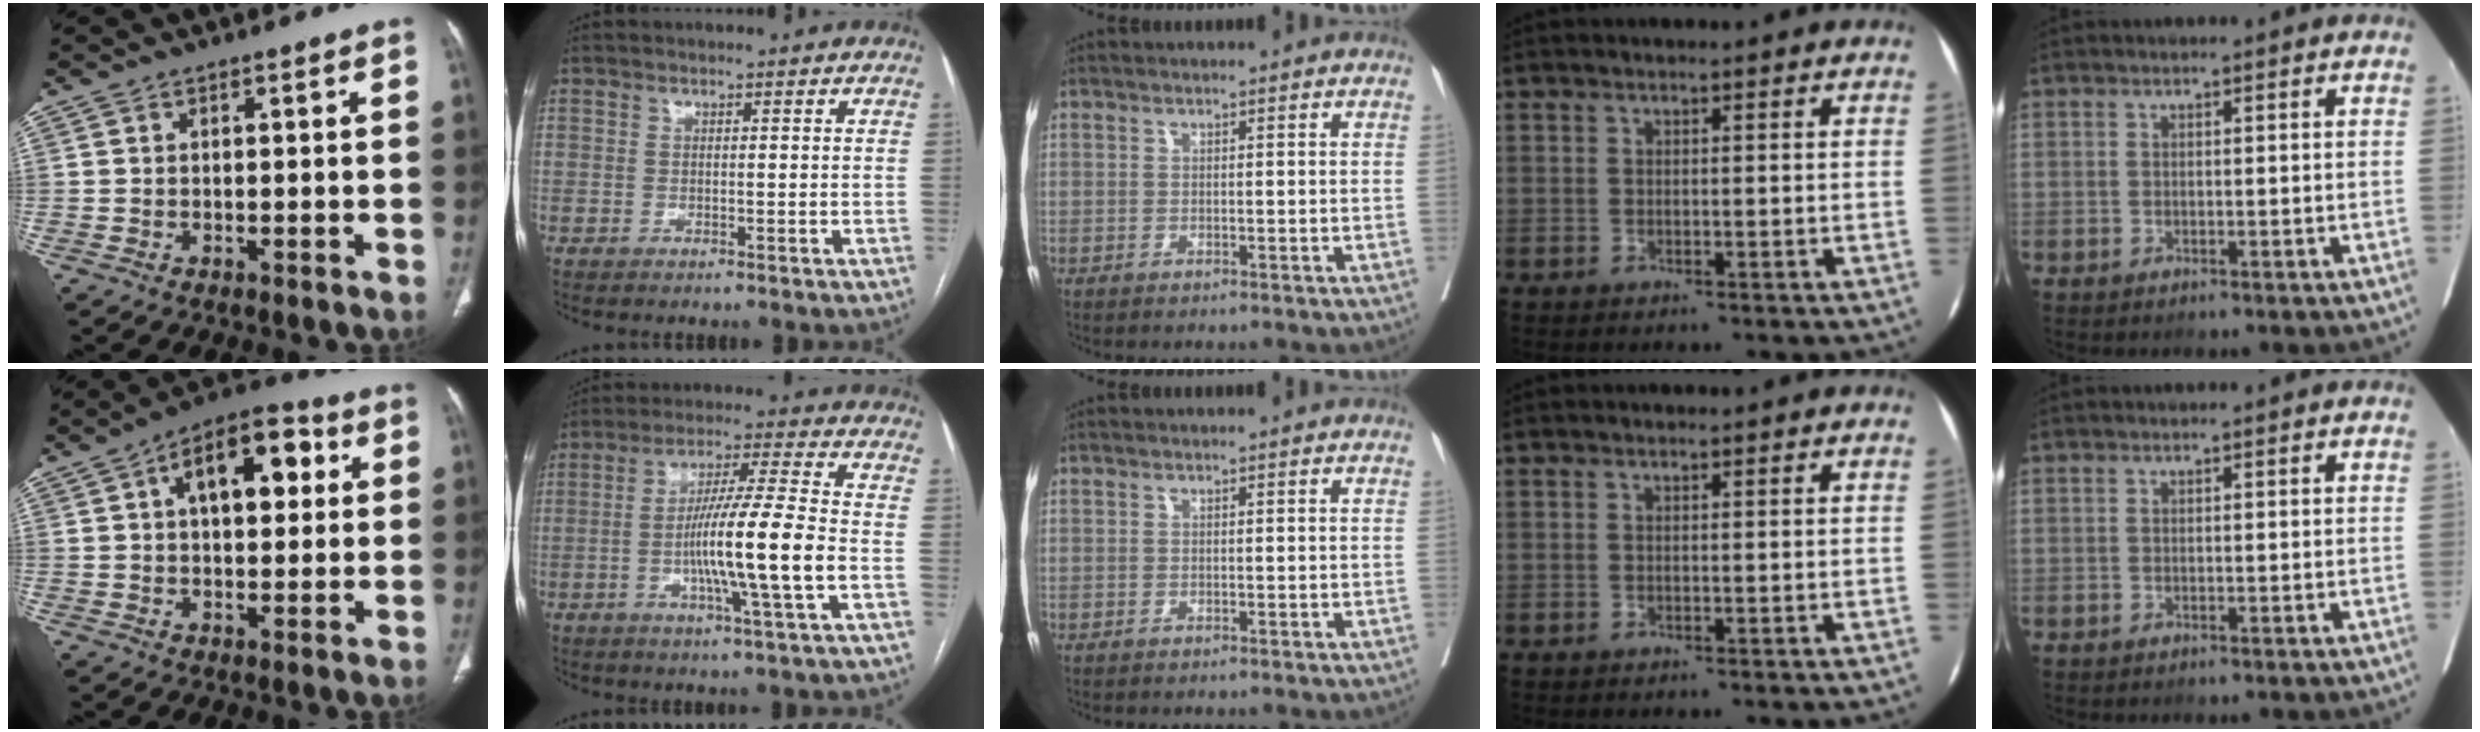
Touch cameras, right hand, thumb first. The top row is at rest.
{"thumb": {"total": 13.5, "force": [3.5, 7.2, 10.8], "torque": [-0.133, 0.022, 0.047]}, "index": {"total": 13.0, "force": [-2.9, -1.0, 12.6], "torque": [-0.227, -0.004, -0.058]}}